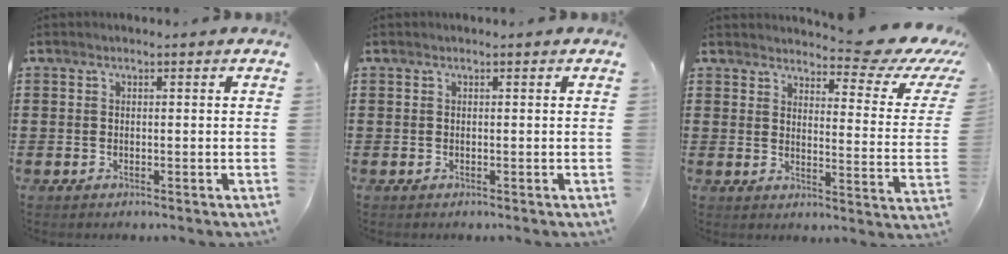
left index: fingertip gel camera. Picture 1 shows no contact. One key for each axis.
{"total": 0.0}
{"total": 6.3, "fx": 5.6, "fy": 0.8, "fz": 2.8, "tx": -0.042, "ty": -0.048, "tz": 0.089}